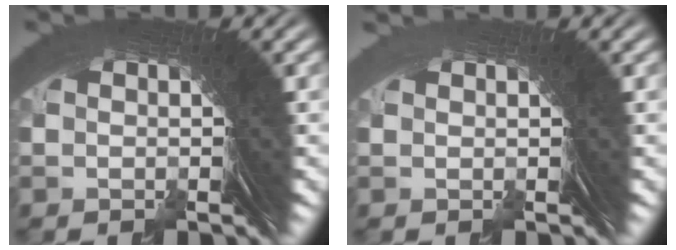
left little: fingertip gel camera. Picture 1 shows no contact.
{"total": 1.0, "force": [0.0, -0.6, -0.8], "torque": [0.026, 0.005, 0.000]}